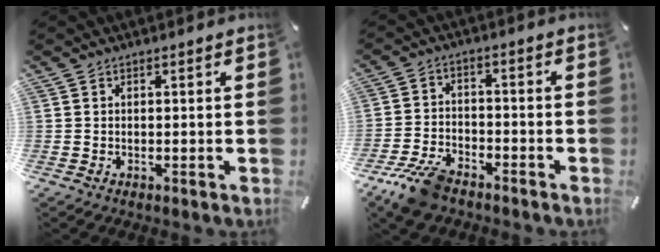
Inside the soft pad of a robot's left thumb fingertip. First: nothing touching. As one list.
[{"total": 9.3, "force": [-6.9, 4.2, 4.7], "torque": [-0.097, 0.031, -0.131]}]